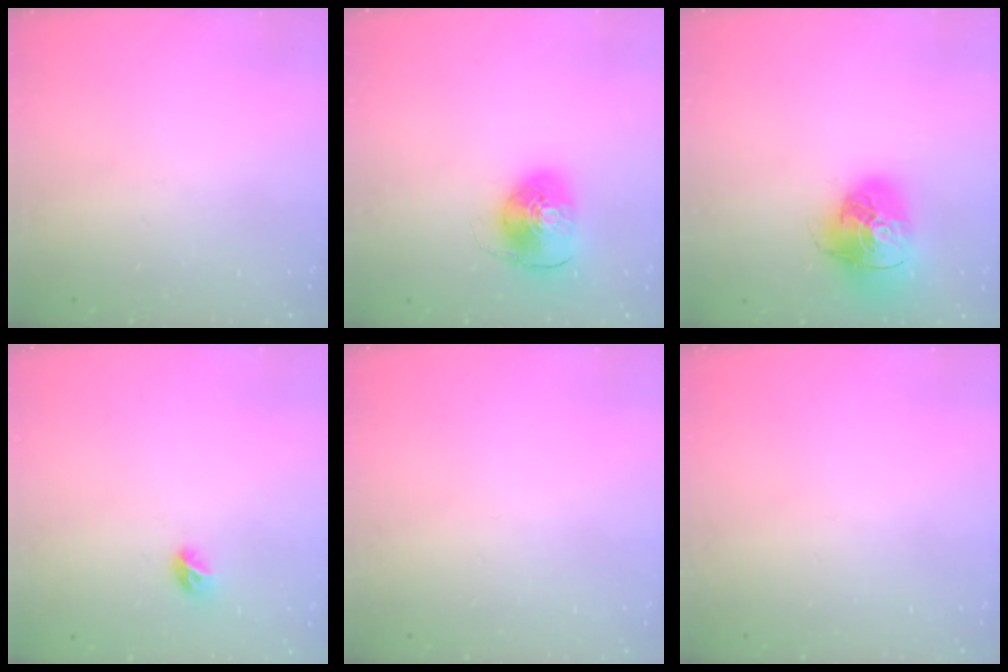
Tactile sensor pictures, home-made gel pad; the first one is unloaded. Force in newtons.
{"total": 8.6, "press": 8.5, "slide": 1.1}
{"total": 17.5, "press": 17.3, "slide": 2.6}
{"total": 5.4, "press": 5.4, "slide": 0.5}
{"total": 0.0}
{"total": 0.0}